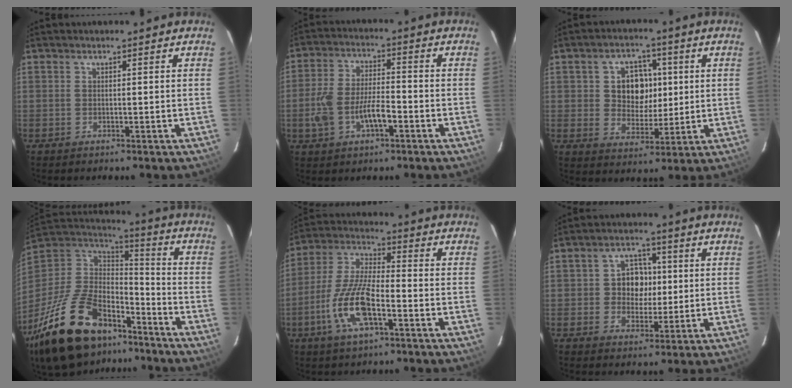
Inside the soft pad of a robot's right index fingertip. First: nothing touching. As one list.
[{"total": 9.4, "force": [-3.5, 4.2, 7.7], "torque": [-0.166, 0.005, -0.059]}, {"total": 8.8, "force": [1.4, 7.1, 5.1], "torque": [-0.093, 0.014, 0.031]}, {"total": 30.8, "force": [-19.9, 15.7, 17.5], "torque": [-0.363, -0.012, -0.308]}, {"total": 12.9, "force": [-5.4, 4.1, 11.0], "torque": [-0.239, -0.005, -0.106]}, {"total": 6.6, "force": [0.2, 5.8, 3.2], "torque": [-0.060, 0.019, 0.006]}]